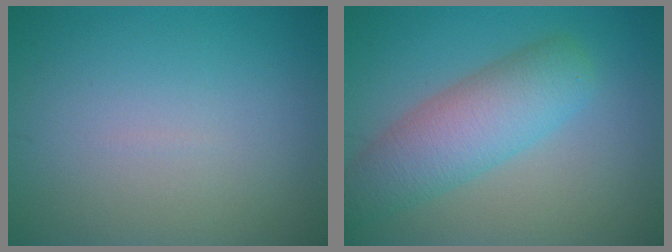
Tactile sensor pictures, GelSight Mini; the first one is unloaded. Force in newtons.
{"total": 6.0, "press": 6.0, "slide": 0.2}